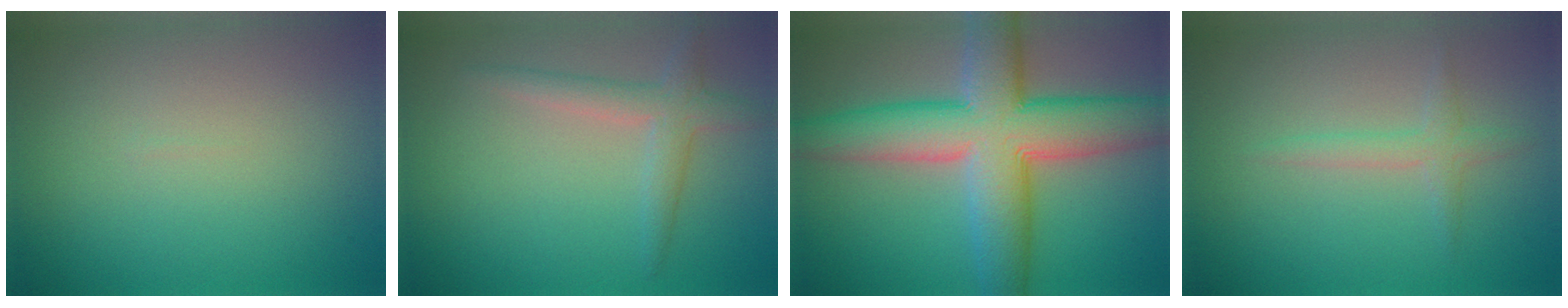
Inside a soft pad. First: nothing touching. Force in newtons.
{"total": 2.7, "press": 2.7, "slide": 0.1}
{"total": 11.0, "press": 11.0, "slide": 0.3}
{"total": 1.7, "press": 1.7, "slide": 0.0}